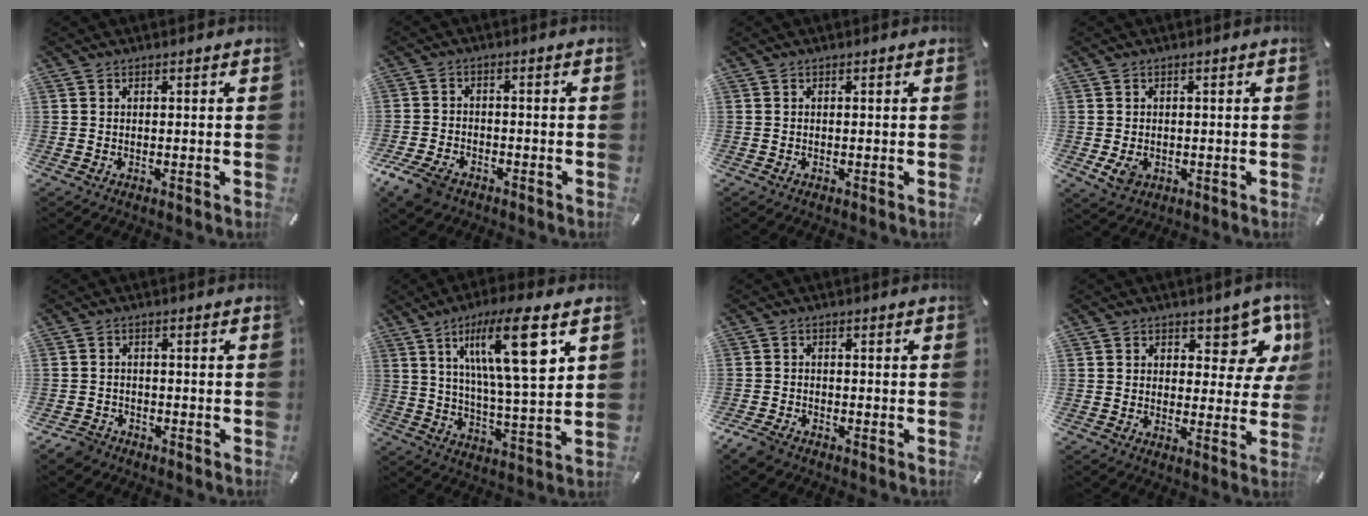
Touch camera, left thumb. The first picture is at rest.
{"total": 6.2, "force": [-4.2, 3.7, 2.7], "torque": [-0.071, 0.013, -0.084]}
{"total": 0.0}
{"total": 3.5, "force": [-0.8, 2.7, 2.0], "torque": [-0.040, -0.003, -0.017]}
{"total": 3.5, "force": [-2.6, 2.2, 0.8], "torque": [-0.025, 0.012, -0.055]}
{"total": 18.0, "force": [8.3, 4.0, 15.4], "torque": [-0.260, -0.021, 0.124]}
{"total": 3.1, "force": [-2.4, 1.5, 1.2], "torque": [-0.039, 0.005, -0.052]}
{"total": 9.7, "force": [5.2, 6.0, 5.5], "torque": [-0.061, -0.030, 0.090]}